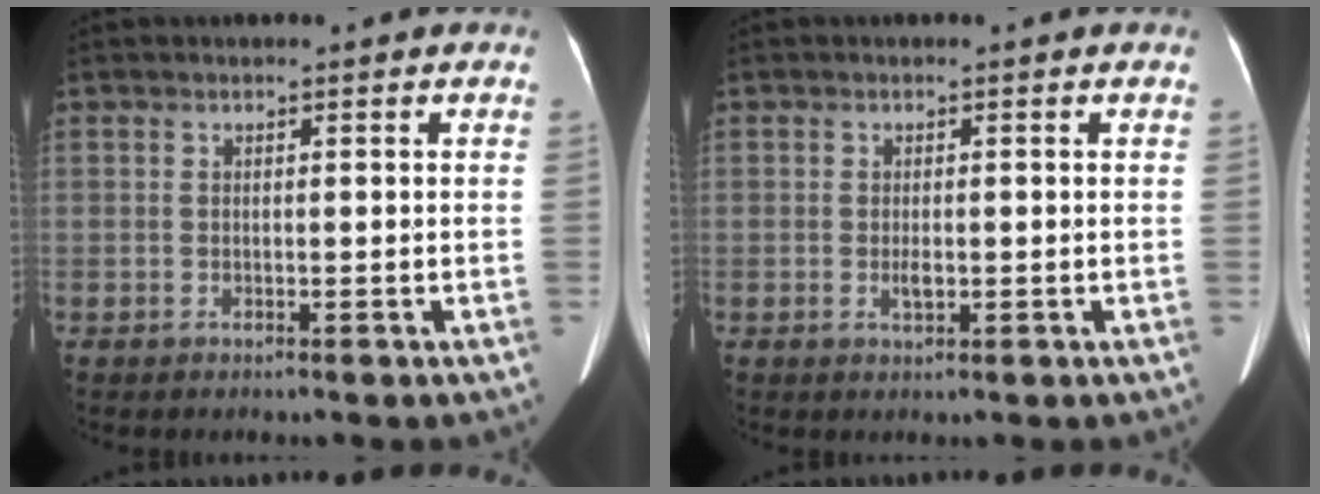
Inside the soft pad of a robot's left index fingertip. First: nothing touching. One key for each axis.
{"total": 1.4, "fx": -0.3, "fy": 0.6, "fz": 1.3, "tx": -0.024, "ty": -0.001, "tz": -0.003}